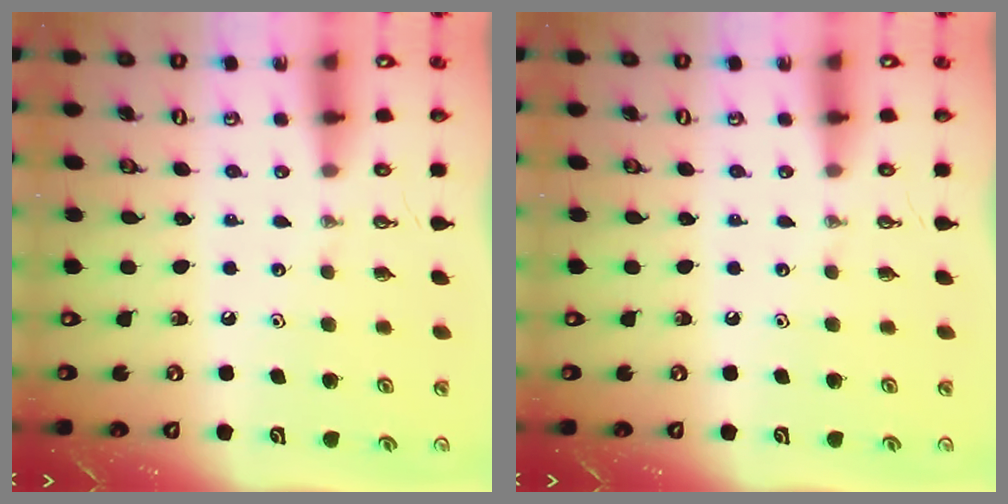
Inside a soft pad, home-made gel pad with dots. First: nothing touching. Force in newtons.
{"total": 0.0}